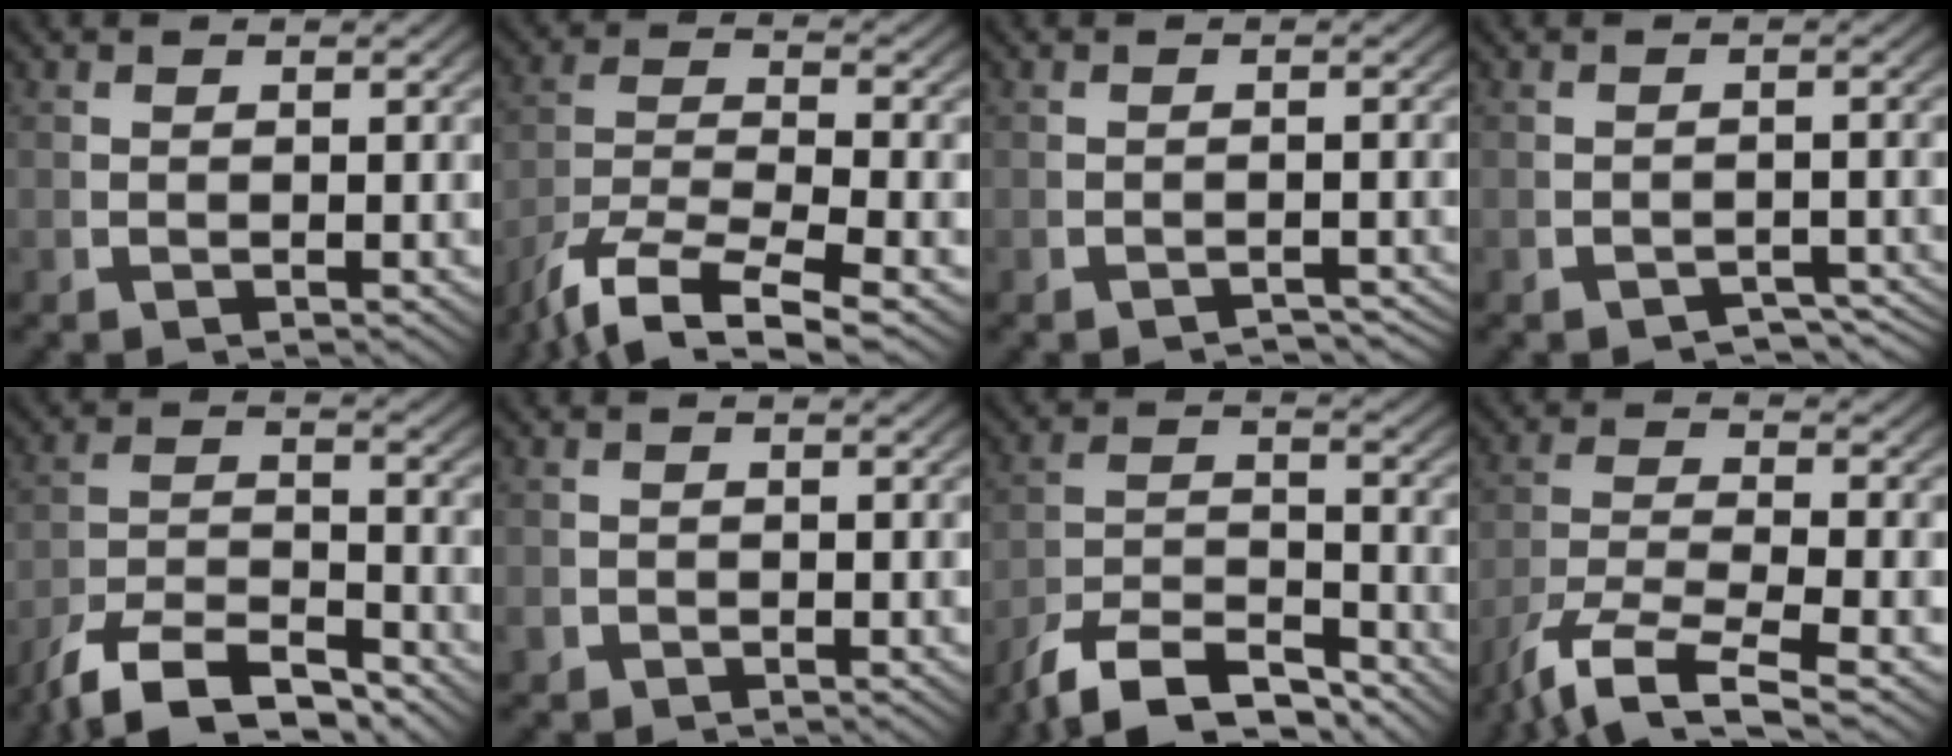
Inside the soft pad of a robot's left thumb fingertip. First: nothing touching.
{"total": 8.5, "force": [-3.7, 4.5, 6.2], "torque": [-0.142, -0.037, -0.042]}
{"total": 2.6, "force": [-2.5, 0.4, 0.5], "torque": [-0.004, -0.006, -0.036]}
{"total": 3.0, "force": [-2.6, 0.9, 1.1], "torque": [-0.008, -0.008, -0.038]}
{"total": 8.6, "force": [-6.4, 4.0, 4.1], "torque": [-0.076, -0.031, -0.095]}
{"total": 1.1, "force": [-0.4, 1.0, 0.2], "torque": [-0.012, -0.011, -0.002]}
{"total": 9.5, "force": [-7.3, 4.5, 4.1], "torque": [-0.077, -0.035, -0.110]}
{"total": 6.8, "force": [-3.0, 3.0, 5.3], "torque": [-0.118, -0.024, -0.038]}